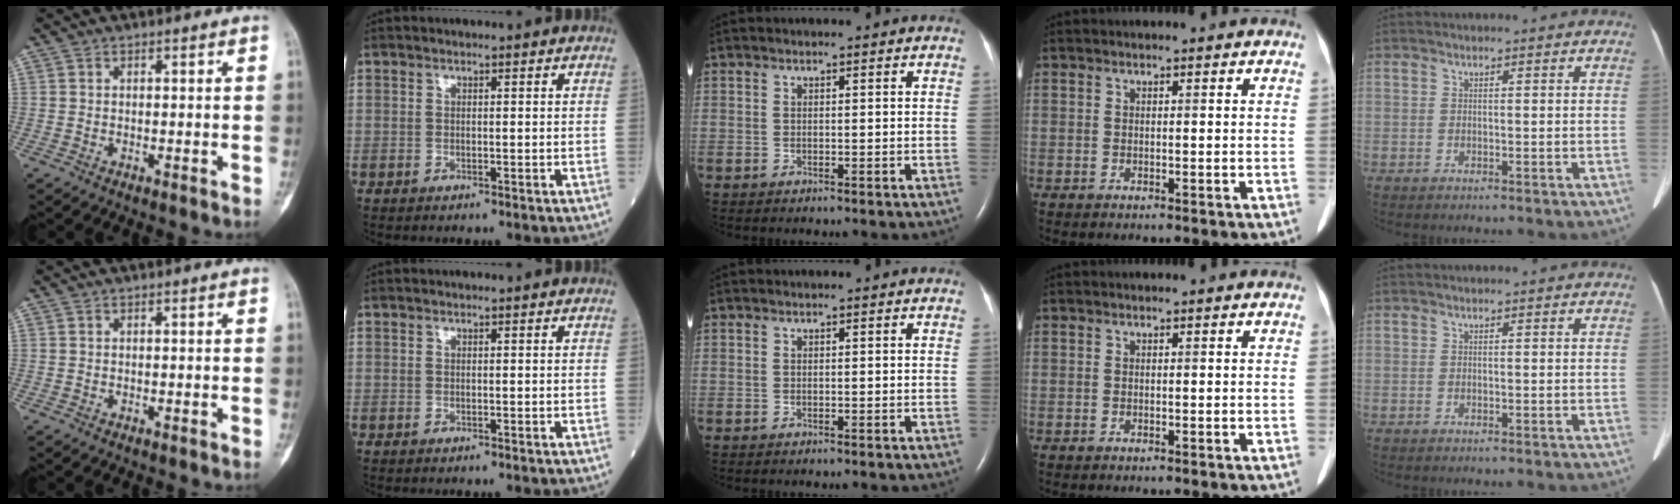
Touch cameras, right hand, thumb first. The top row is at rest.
{}